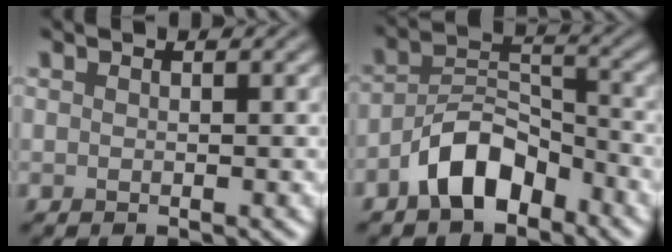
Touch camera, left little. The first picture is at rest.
{"total": 5.9, "force": [-3.7, 3.0, 3.6], "torque": [-0.054, 0.014, -0.076]}